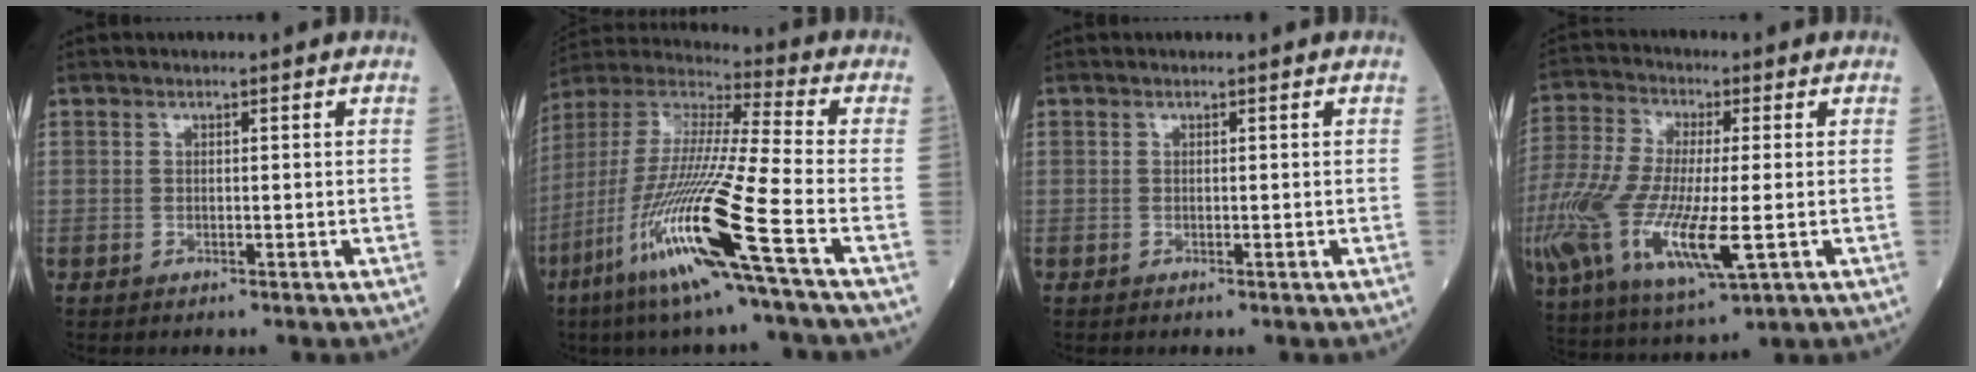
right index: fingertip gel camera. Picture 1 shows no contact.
{"total": 19.8, "force": [-8.9, -1.0, 17.7], "torque": [-0.394, -0.051, -0.182]}
{"total": 0.0}
{"total": 22.1, "force": [-5.7, 6.2, 20.4], "torque": [-0.496, -0.058, -0.099]}